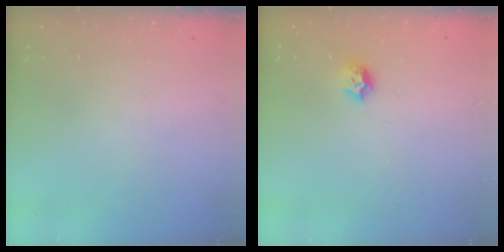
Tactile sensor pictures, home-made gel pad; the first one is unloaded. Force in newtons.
{"total": 6.7, "press": 6.6, "slide": 0.9}